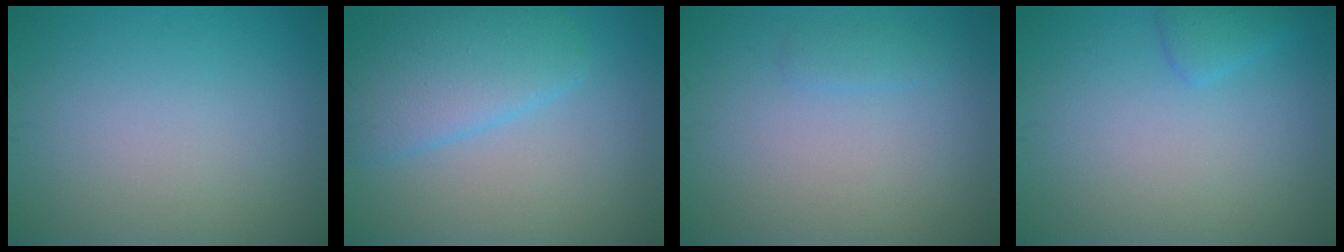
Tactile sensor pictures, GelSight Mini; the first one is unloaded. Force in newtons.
{"total": 4.8, "press": 4.8, "slide": 0.2}
{"total": 0.8, "press": 0.8, "slide": 0.1}
{"total": 1.4, "press": 1.4, "slide": 0.1}